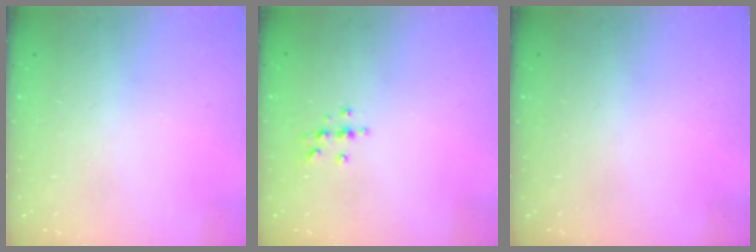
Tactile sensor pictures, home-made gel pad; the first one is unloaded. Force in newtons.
{"total": 3.3, "press": 3.3, "slide": 0.4}
{"total": 0.0}